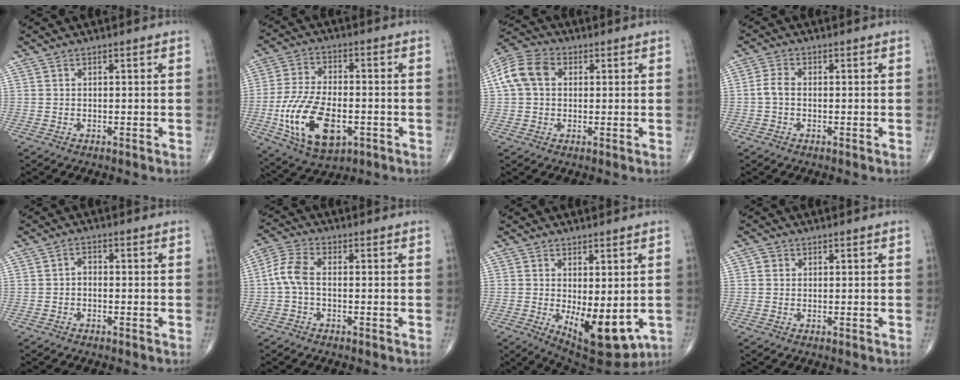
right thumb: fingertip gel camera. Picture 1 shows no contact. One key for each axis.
{"total": 16.5, "fx": -4.5, "fy": 8.9, "fz": 13.2, "tx": -0.246, "ty": 0.005, "tz": -0.073}
{"total": 9.2, "fx": 1.7, "fy": 6.8, "fz": 5.9, "tx": -0.117, "ty": 0.026, "tz": 0.025}
{"total": 2.7, "fx": -0.4, "fy": 1.6, "fz": 2.1, "tx": -0.044, "ty": 0.006, "tz": -0.014}
{"total": 1.5, "fx": -0.6, "fy": 1.0, "fz": 1.0, "tx": -0.007, "ty": 0.010, "tz": -0.017}
{"total": 5.5, "fx": -0.6, "fy": 2.9, "fz": 4.6, "tx": -0.106, "ty": 0.015, "tz": -0.022}
{"total": 12.0, "fx": -2.2, "fy": 5.3, "fz": 10.5, "tx": -0.135, "ty": -0.024, "tz": -0.010}
{"total": 1.3, "fx": 0.3, "fy": 1.2, "fz": 0.3, "tx": 0.001, "ty": 0.001, "tz": 0.001}